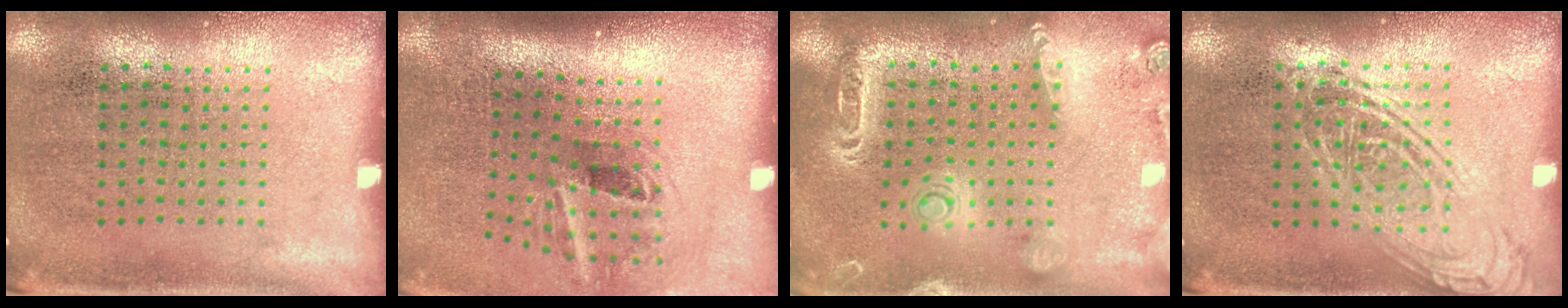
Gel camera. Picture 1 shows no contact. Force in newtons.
{"total": 2.0, "press": 1.2, "slide": 1.6}
{"total": 2.1, "press": 1.9, "slide": 0.8}
{"total": 2.1, "press": 2.1, "slide": 0.1}